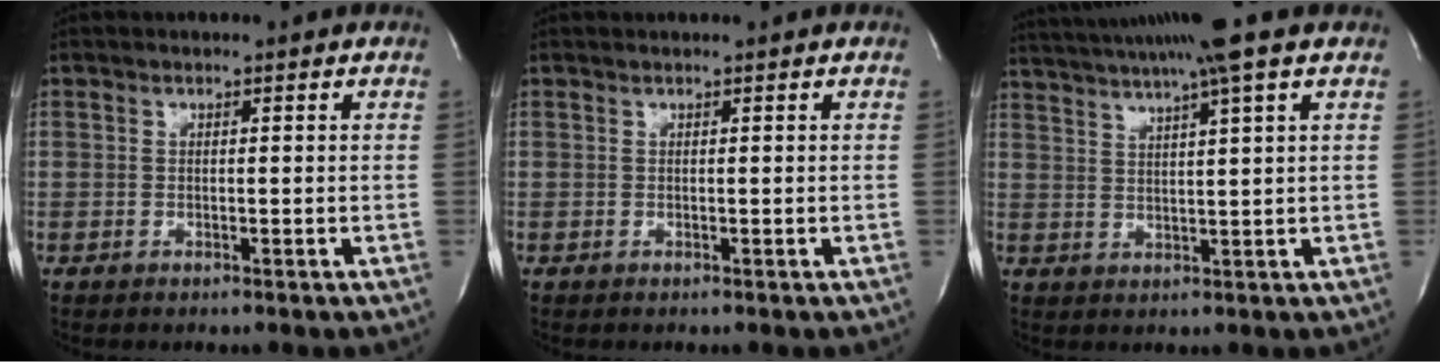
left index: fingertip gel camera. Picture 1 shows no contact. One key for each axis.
{"total": 0.0}
{"total": 12.3, "fx": 9.9, "fy": -1.9, "fz": 7.1, "tx": -0.132, "ty": 0.006, "tz": 0.141}